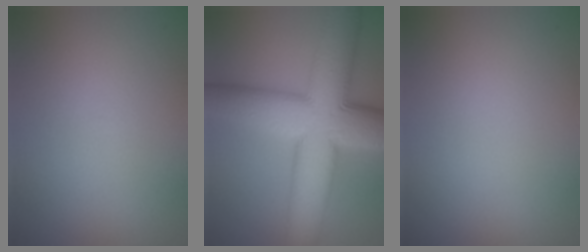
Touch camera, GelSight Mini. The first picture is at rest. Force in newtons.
{"total": 13.4, "press": 13.4, "slide": 0.1}
{"total": 0.0}